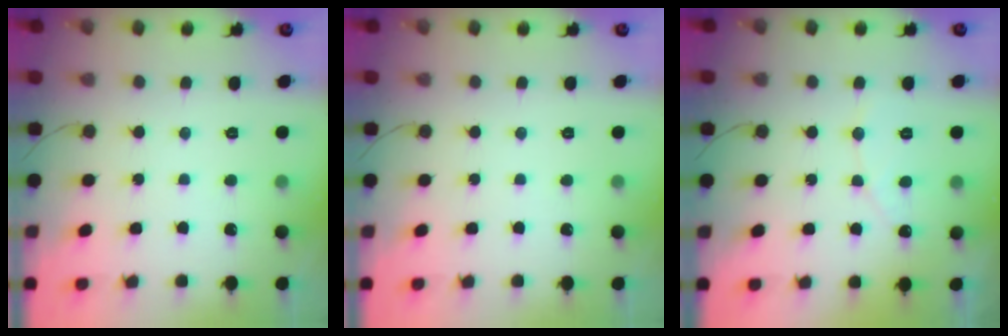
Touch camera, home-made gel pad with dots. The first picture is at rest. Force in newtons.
{"total": 0.0}
{"total": 5.4, "press": 5.4, "slide": 0.4}